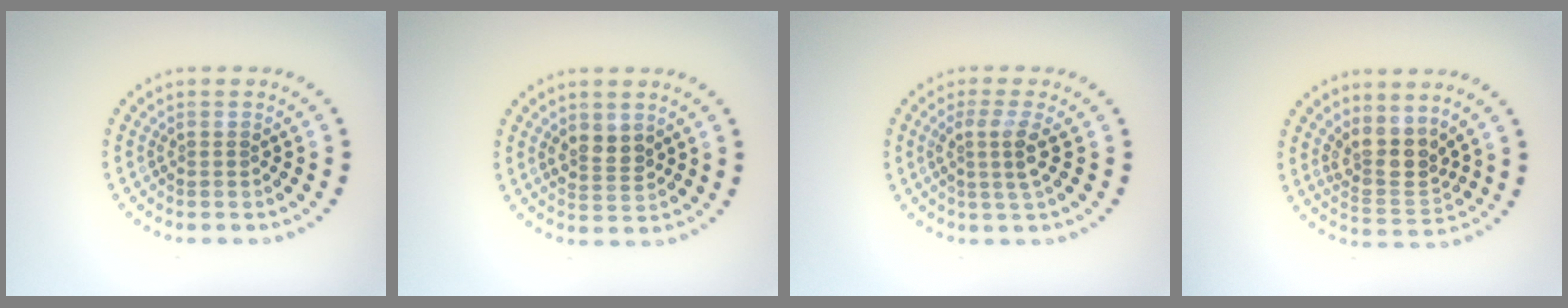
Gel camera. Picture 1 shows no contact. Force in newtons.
{"total": 2.2, "press": 2.1, "slide": 0.6}
{"total": 2.5, "press": 1.9, "slide": 1.6}
{"total": 3.7, "press": 2.9, "slide": 2.2}